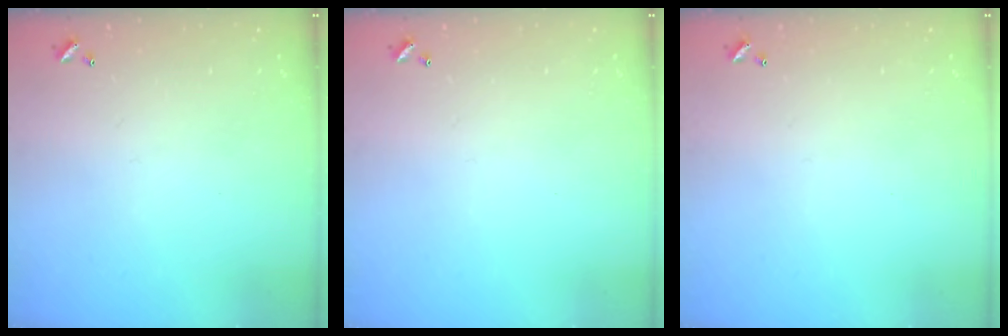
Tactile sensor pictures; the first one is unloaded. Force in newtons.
{"total": 0.0}
{"total": 0.0}